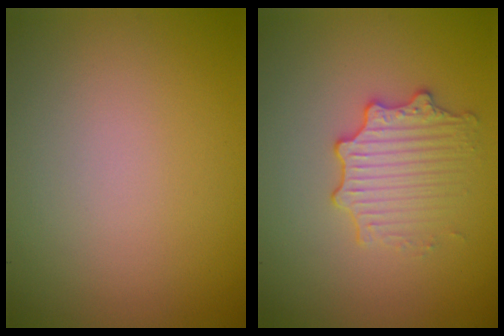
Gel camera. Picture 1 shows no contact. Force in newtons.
{"total": 2.9, "press": 2.8, "slide": 0.7}